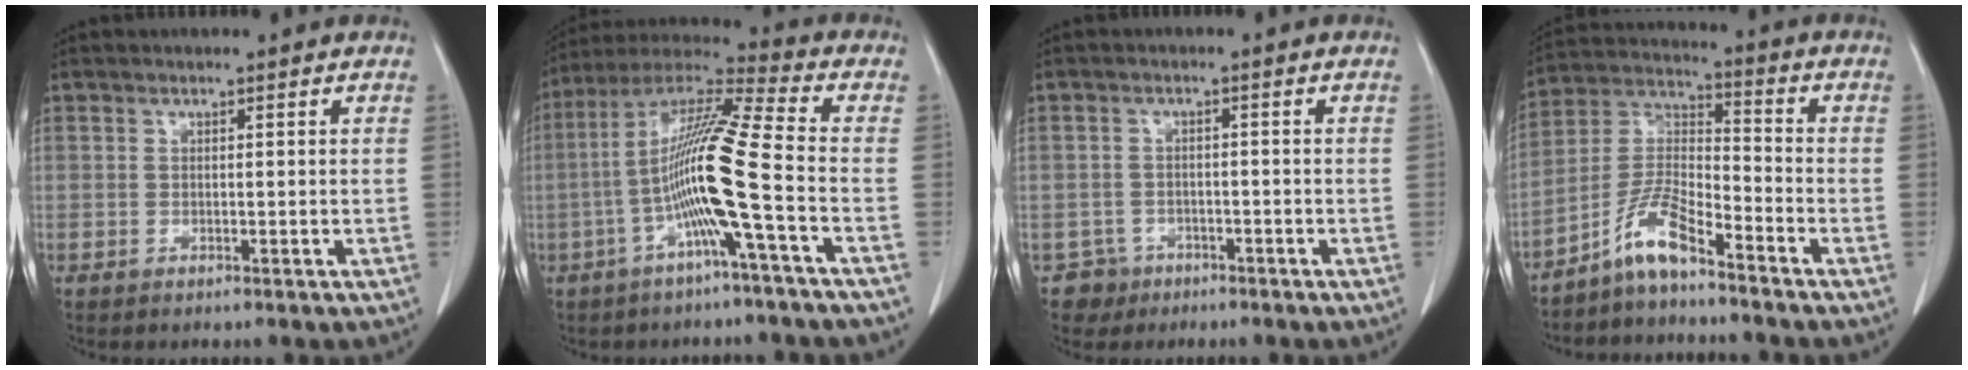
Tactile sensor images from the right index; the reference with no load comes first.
{"total": 13.9, "force": [-3.5, -1.3, 13.4], "torque": [-0.257, 0.010, -0.078]}
{"total": 3.4, "force": [-1.8, 2.7, -0.7], "torque": [0.013, 0.012, -0.031]}
{"total": 7.9, "force": [-6.0, 1.1, 5.0], "torque": [-0.115, 0.006, -0.121]}